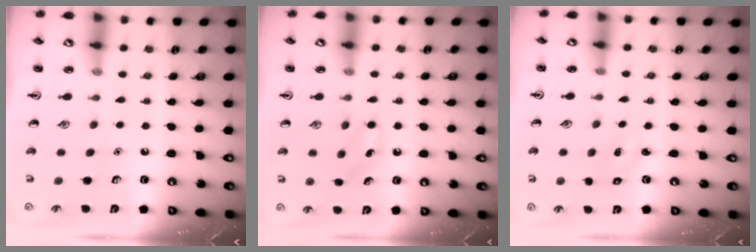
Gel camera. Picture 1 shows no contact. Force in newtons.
{"total": 5.9, "press": 5.7, "slide": 1.6}
{"total": 1.3, "press": 1.2, "slide": 0.5}